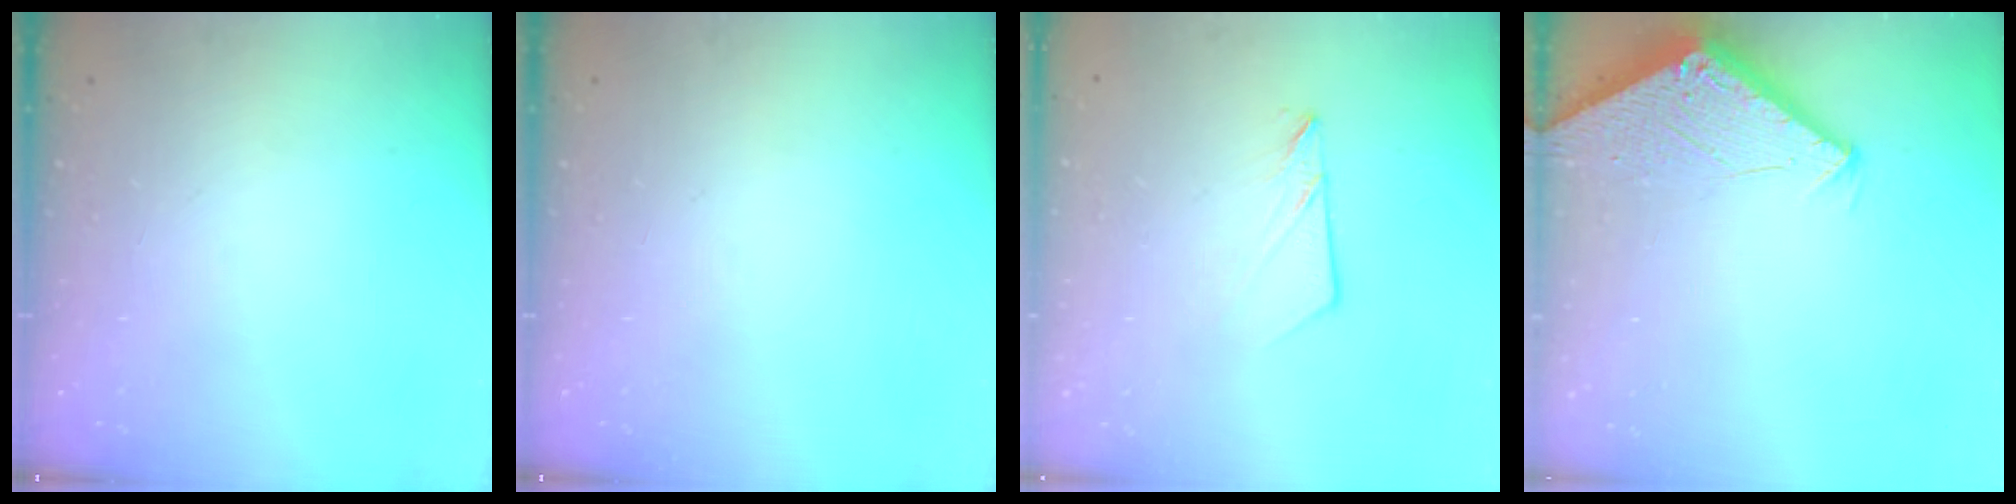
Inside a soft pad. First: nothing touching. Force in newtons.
{"total": 0.0}
{"total": 5.8, "press": 5.8, "slide": 0.7}
{"total": 2.8, "press": 2.8, "slide": 0.2}